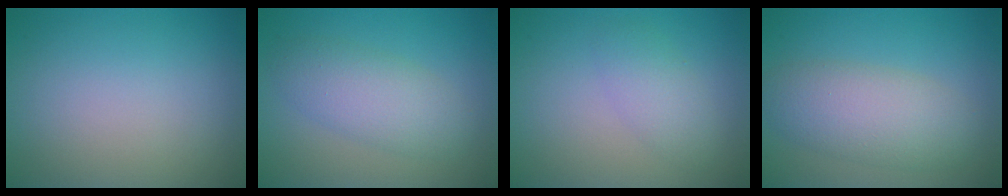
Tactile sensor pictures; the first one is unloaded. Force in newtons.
{"total": 4.0, "press": 4.0, "slide": 0.1}
{"total": 2.4, "press": 2.4, "slide": 0.1}
{"total": 5.2, "press": 5.2, "slide": 0.1}